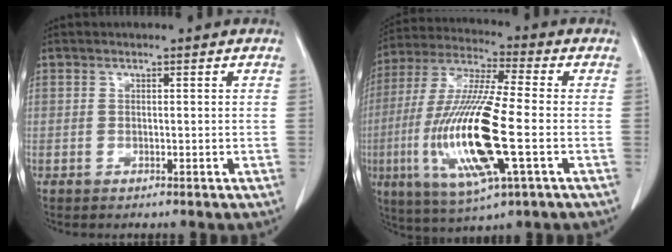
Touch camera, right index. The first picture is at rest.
{"total": 18.1, "force": [-3.9, 2.0, 17.5], "torque": [-0.371, -0.019, -0.070]}